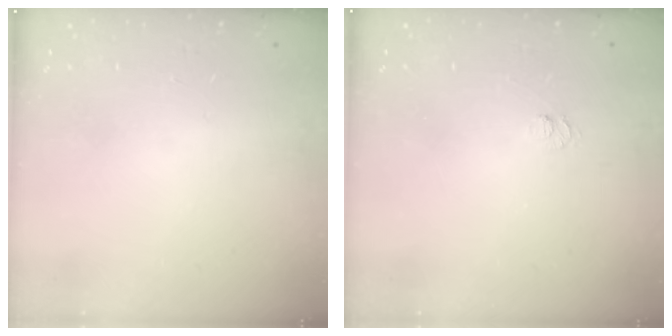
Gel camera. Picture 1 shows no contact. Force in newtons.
{"total": 4.4, "press": 4.4, "slide": 0.5}